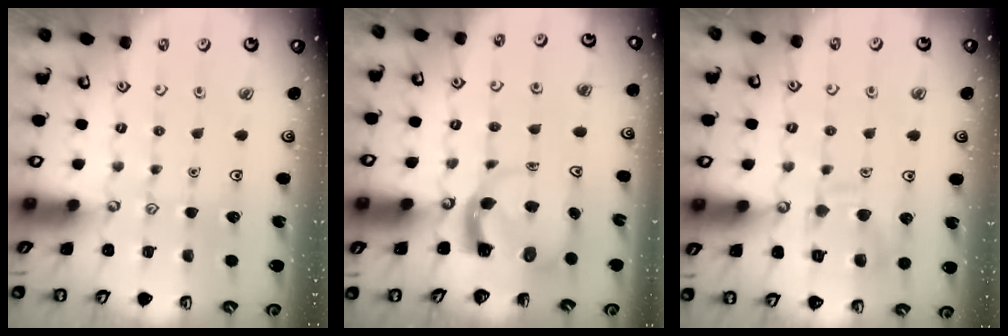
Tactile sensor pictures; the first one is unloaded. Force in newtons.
{"total": 3.9, "press": 3.9, "slide": 0.6}
{"total": 10.7, "press": 10.7, "slide": 0.9}